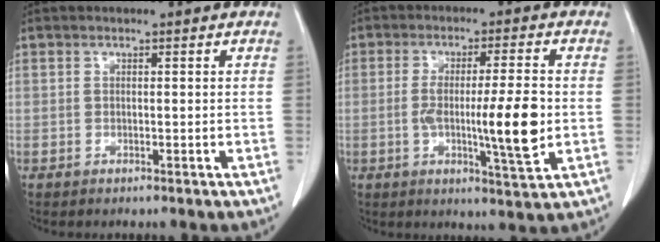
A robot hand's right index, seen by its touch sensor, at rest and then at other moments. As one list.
[{"total": 9.9, "force": [-1.2, 0.8, 9.8], "torque": [-0.159, -0.006, -0.021]}]